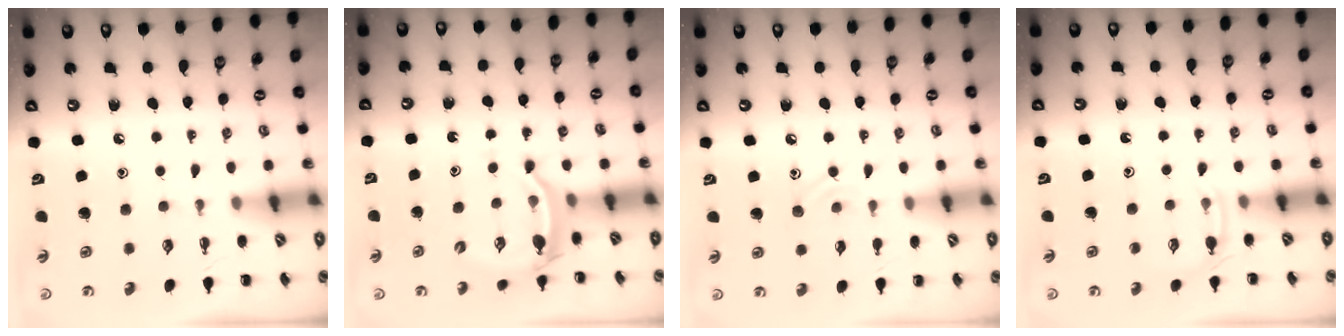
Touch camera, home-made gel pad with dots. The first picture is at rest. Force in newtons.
{"total": 5.2, "press": 5.1, "slide": 1.0}
{"total": 8.3, "press": 7.9, "slide": 2.3}
{"total": 4.1, "press": 3.9, "slide": 1.2}